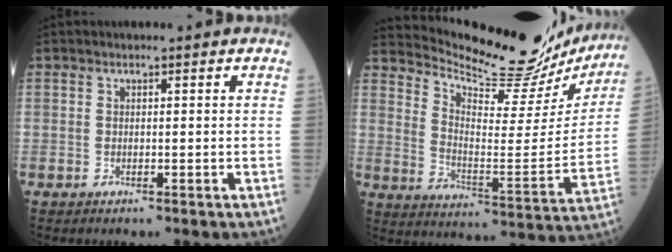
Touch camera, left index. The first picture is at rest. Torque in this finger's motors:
{"motor_torque": [0.97, -1.17, 0.29, 0.02]}